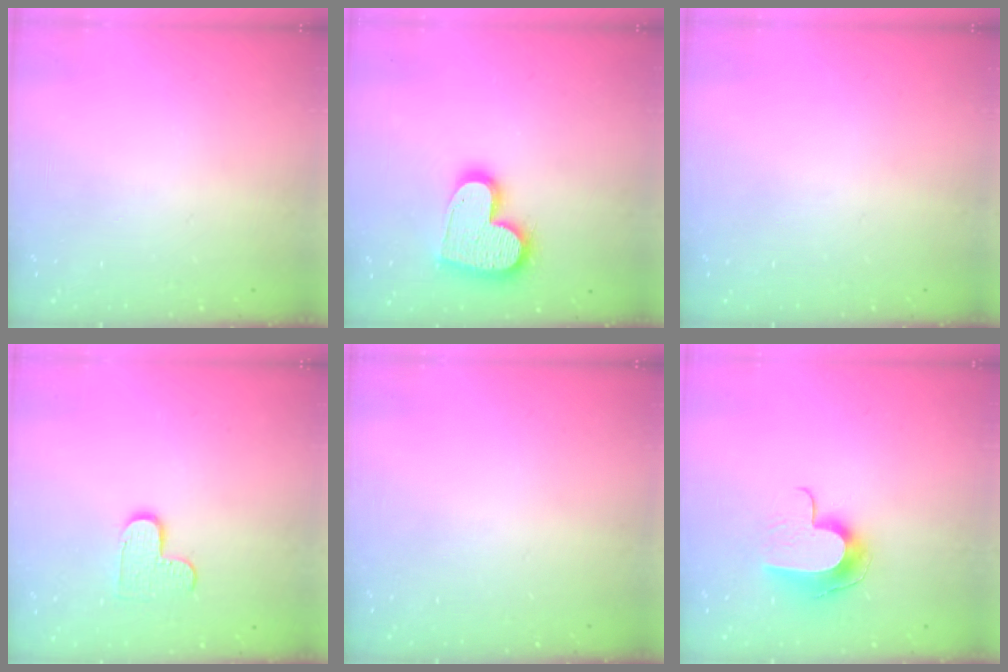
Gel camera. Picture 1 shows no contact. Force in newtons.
{"total": 16.9, "press": 16.9, "slide": 1.5}
{"total": 0.0}
{"total": 7.4, "press": 7.4, "slide": 0.4}
{"total": 0.0}
{"total": 9.9, "press": 9.9, "slide": 0.3}